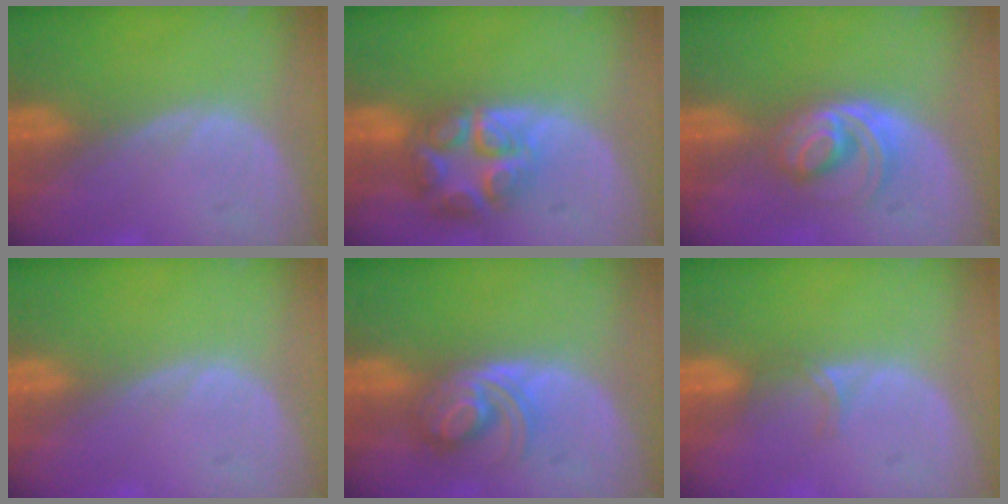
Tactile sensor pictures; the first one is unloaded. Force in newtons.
{"total": 8.0, "press": 7.0, "slide": 3.8}
{"total": 6.3, "press": 5.4, "slide": 3.2}
{"total": 0.0}
{"total": 5.7, "press": 5.5, "slide": 1.5}
{"total": 1.9, "press": 1.5, "slide": 1.2}